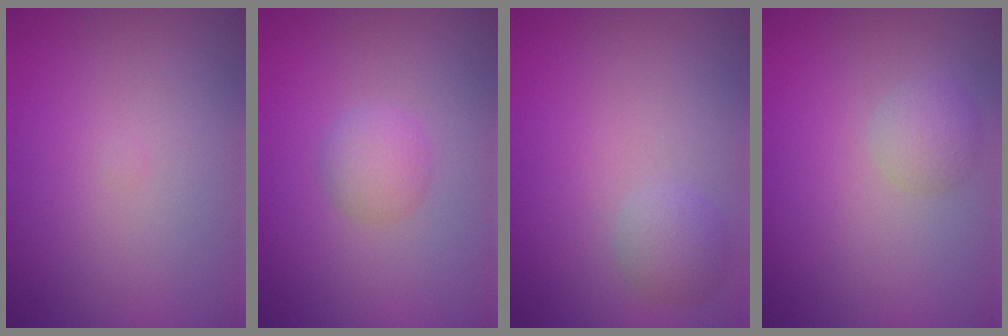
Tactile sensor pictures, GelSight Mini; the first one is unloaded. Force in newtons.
{"total": 2.0, "press": 2.0, "slide": 0.1}
{"total": 2.1, "press": 2.1, "slide": 0.1}
{"total": 1.9, "press": 1.9, "slide": 0.1}